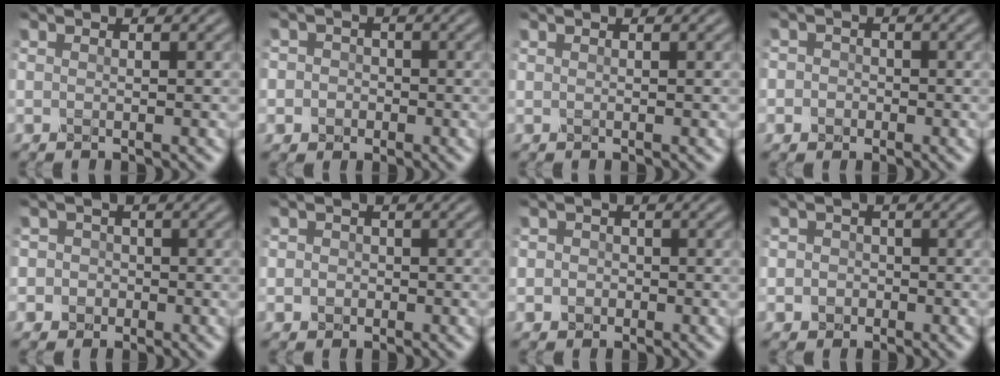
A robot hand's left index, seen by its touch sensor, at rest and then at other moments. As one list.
[{"total": 3.3, "force": [-0.6, 3.1, 0.8], "torque": [0.015, 0.010, -0.035]}, {"total": 0.0}, {"total": 2.5, "force": [-0.4, 2.4, 0.7], "torque": [0.012, 0.012, -0.032]}, {"total": 4.1, "force": [-0.7, 3.9, 0.9], "torque": [0.012, 0.015, -0.041]}, {"total": 2.7, "force": [0.0, 2.6, 0.9], "torque": [0.007, 0.010, -0.028]}, {"total": 2.6, "force": [-0.2, 2.4, 0.8], "torque": [0.010, 0.007, -0.026]}, {"total": 3.1, "force": [-0.5, 3.0, 0.8], "torque": [0.014, 0.009, -0.032]}]